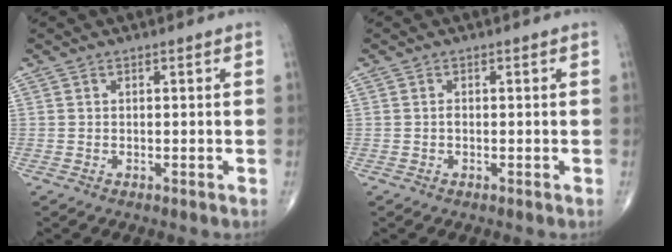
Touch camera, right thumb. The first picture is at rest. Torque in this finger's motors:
{"motor_torque": [0.67, -0.20, 0.18, -0.06, 0.02]}